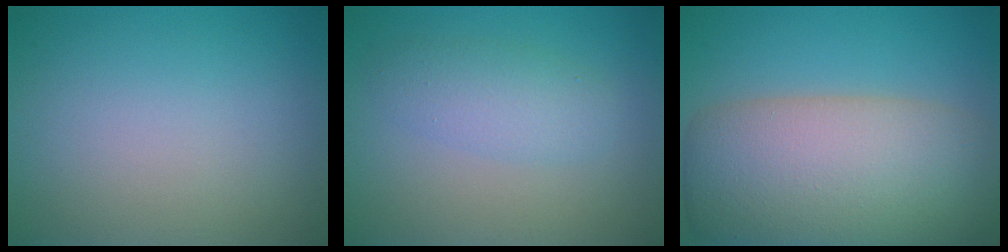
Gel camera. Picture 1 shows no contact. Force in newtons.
{"total": 3.0, "press": 3.0, "slide": 0.1}
{"total": 11.8, "press": 11.8, "slide": 0.8}